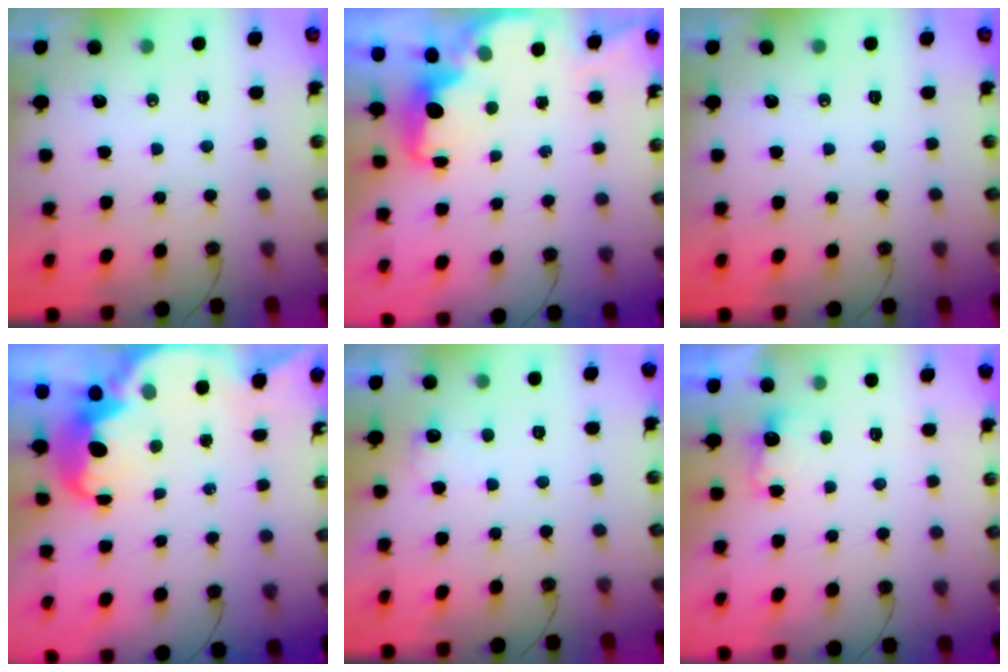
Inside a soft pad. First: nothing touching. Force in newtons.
{"total": 2.0, "press": 1.8, "slide": 0.8}
{"total": 0.0}
{"total": 5.8, "press": 5.8, "slide": 0.3}
{"total": 5.8, "press": 5.7, "slide": 1.1}
{"total": 2.4, "press": 2.3, "slide": 0.8}